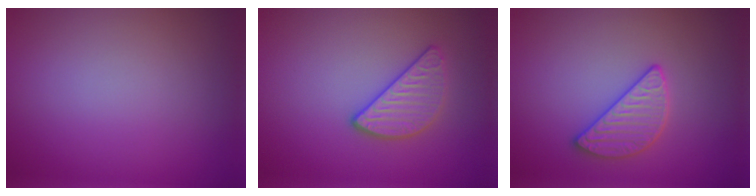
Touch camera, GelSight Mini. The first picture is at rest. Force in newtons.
{"total": 2.8, "press": 2.6, "slide": 0.9}
{"total": 2.8, "press": 2.7, "slide": 0.7}